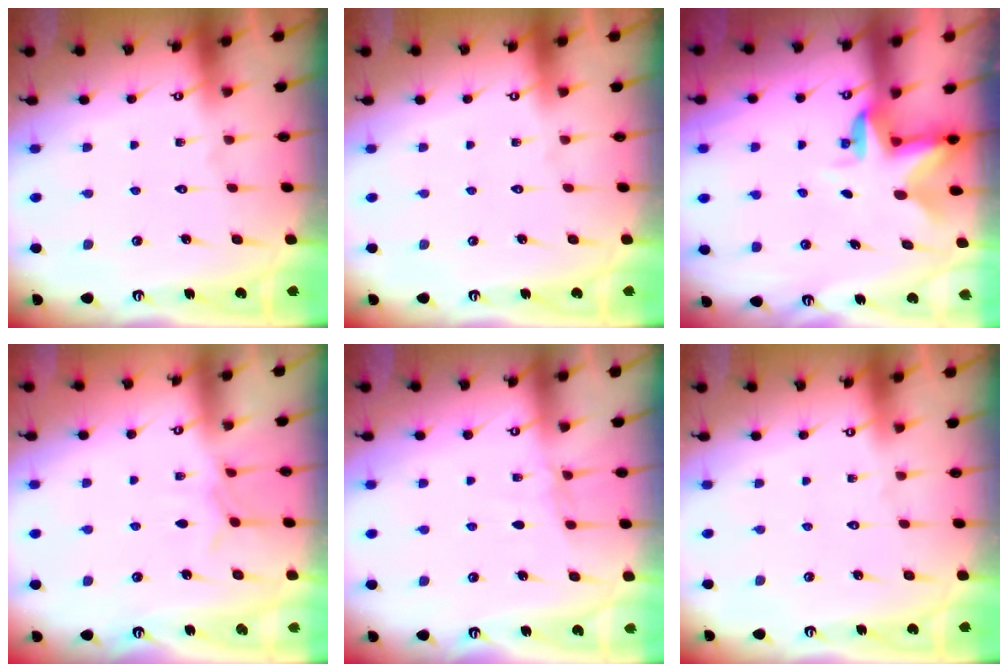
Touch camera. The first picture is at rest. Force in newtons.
{"total": 0.0}
{"total": 3.1, "press": 3.0, "slide": 0.5}
{"total": 3.9, "press": 3.8, "slide": 0.6}
{"total": 4.5, "press": 4.5, "slide": 0.5}
{"total": 0.0}